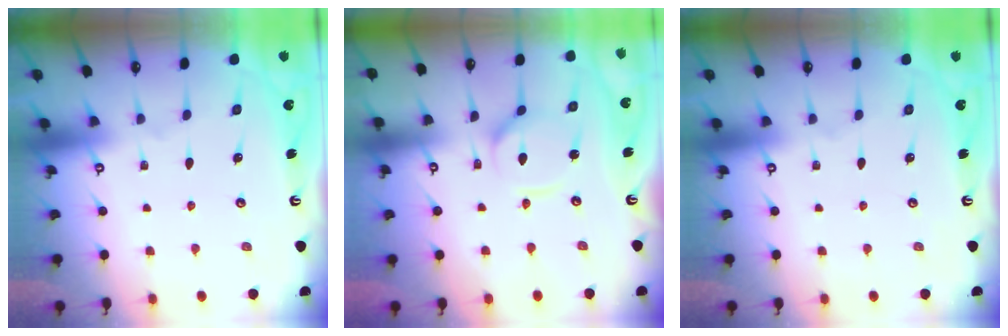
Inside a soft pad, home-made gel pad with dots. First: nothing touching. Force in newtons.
{"total": 6.4, "press": 6.3, "slide": 0.6}
{"total": 0.0}